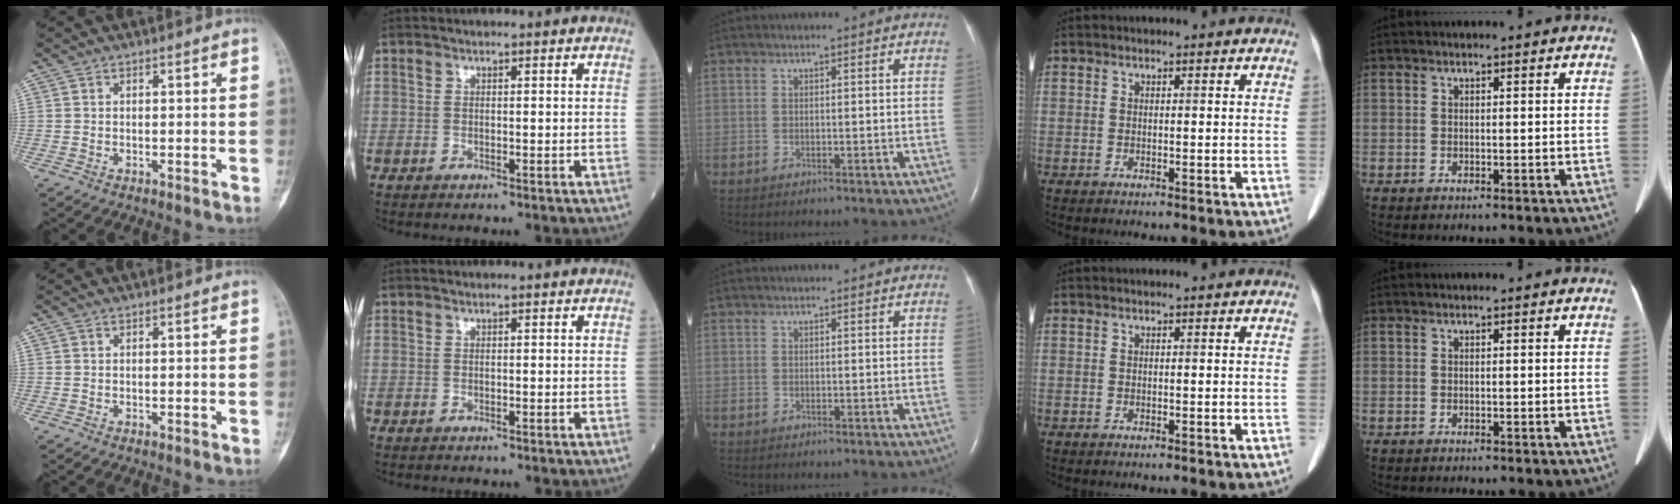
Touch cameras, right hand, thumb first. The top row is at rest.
{}